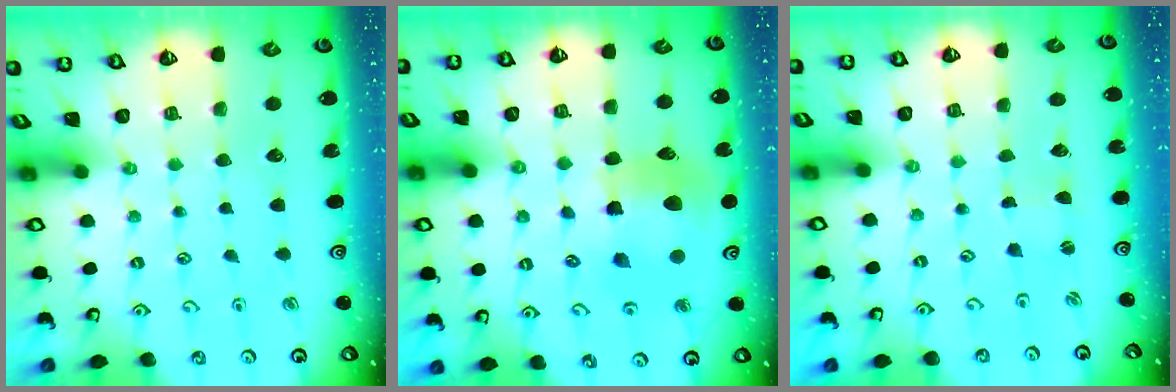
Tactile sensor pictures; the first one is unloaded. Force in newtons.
{"total": 11.8, "press": 11.7, "slide": 1.6}
{"total": 0.0}